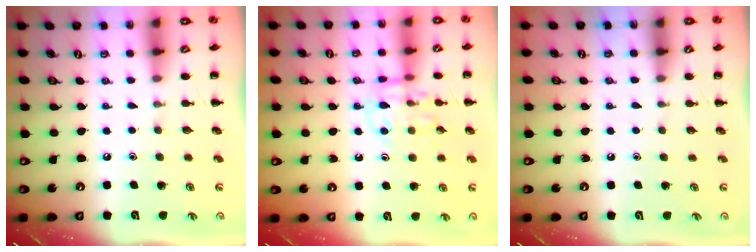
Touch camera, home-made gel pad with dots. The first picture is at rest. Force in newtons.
{"total": 12.2, "press": 12.1, "slide": 0.9}
{"total": 0.0}